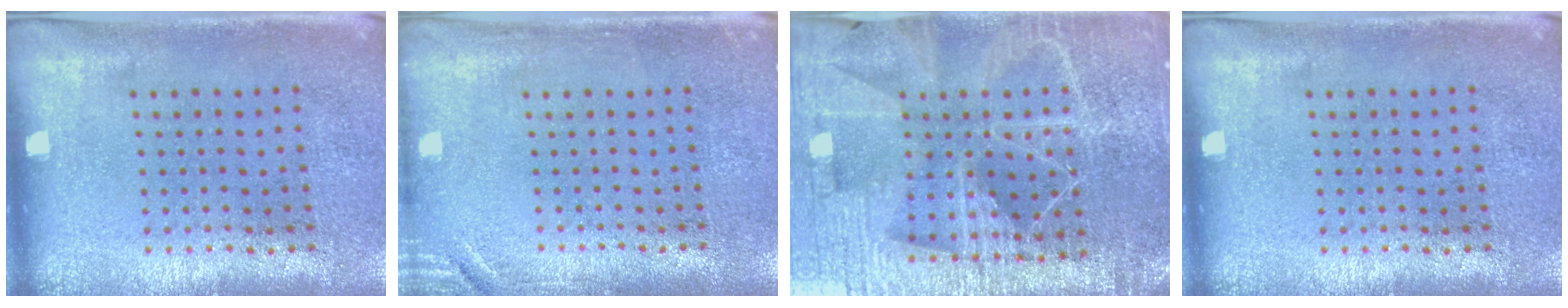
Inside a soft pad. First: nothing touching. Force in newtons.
{"total": 1.5, "press": 1.5, "slide": 0.3}
{"total": 5.6, "press": 4.9, "slide": 2.6}
{"total": 0.0}